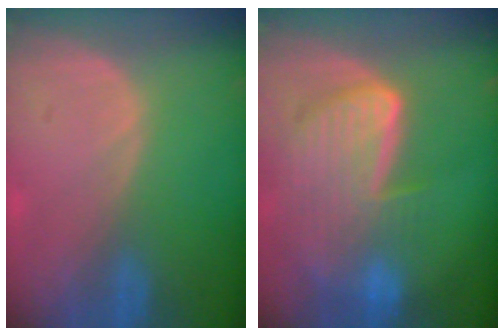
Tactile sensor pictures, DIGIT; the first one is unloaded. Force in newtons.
{"total": 9.1, "press": 8.0, "slide": 4.4}